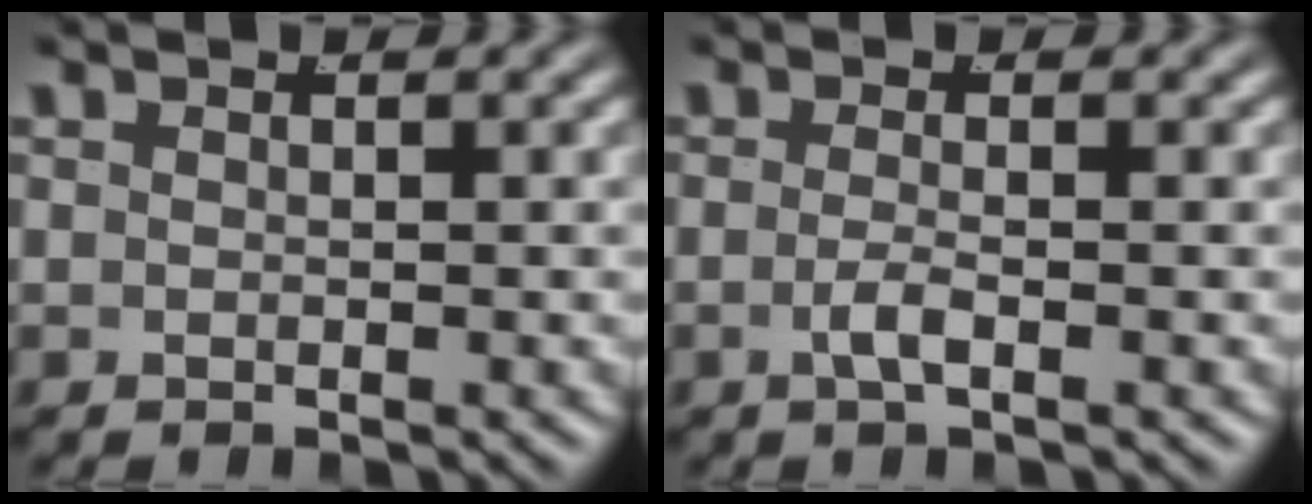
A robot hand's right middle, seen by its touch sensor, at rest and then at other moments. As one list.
[{"total": 1.6, "force": [-1.0, -0.3, 1.2], "torque": [-0.025, -0.011, -0.013]}]